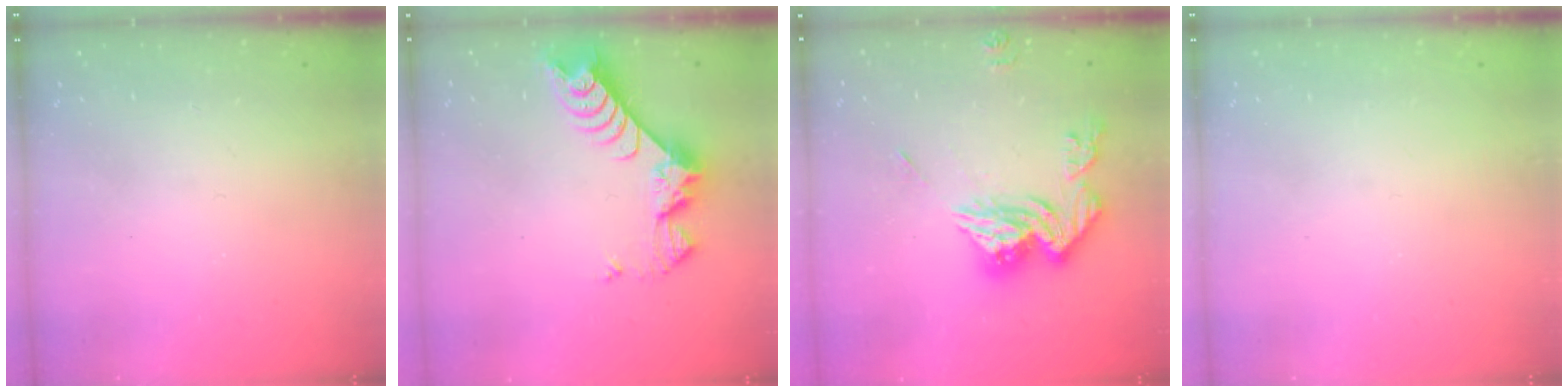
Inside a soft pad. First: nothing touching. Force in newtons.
{"total": 7.6, "press": 7.5, "slide": 0.7}
{"total": 13.7, "press": 13.6, "slide": 1.3}
{"total": 0.0}